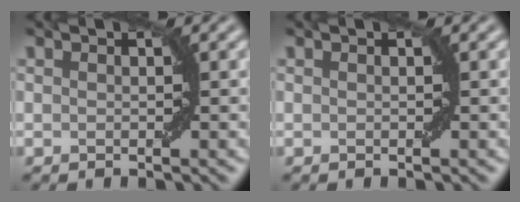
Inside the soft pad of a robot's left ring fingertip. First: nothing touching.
{"total": 0.0}